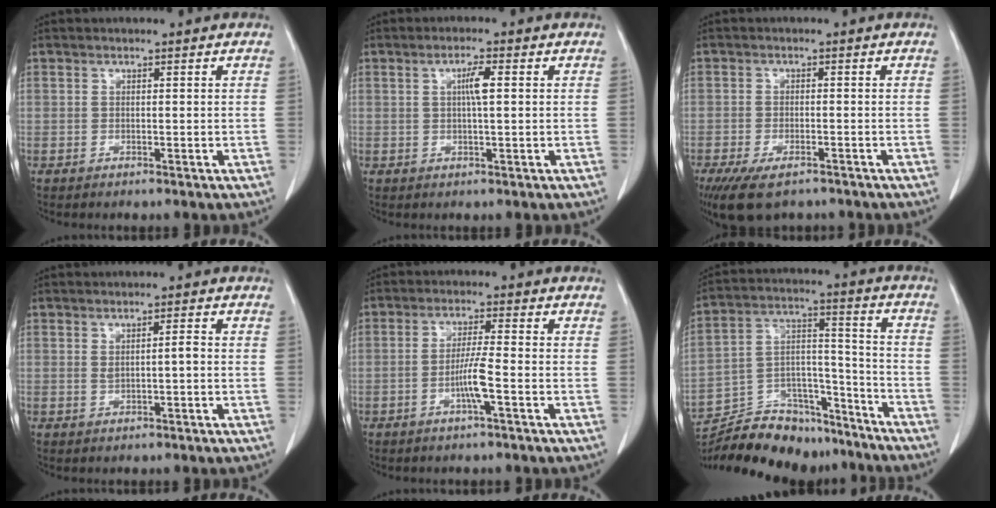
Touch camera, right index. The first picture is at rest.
{"total": 3.1, "force": [0.6, 0.2, 3.0], "torque": [-0.055, 0.001, 0.010]}
{"total": 8.4, "force": [-6.0, 3.1, 4.9], "torque": [-0.083, -0.012, -0.093]}
{"total": 1.9, "force": [0.1, 0.3, 1.9], "torque": [-0.037, 0.002, 0.006]}
{"total": 4.5, "force": [-1.6, -0.4, 4.2], "torque": [-0.084, -0.001, -0.032]}
{"total": 20.4, "force": [-18.4, 6.8, 5.6], "torque": [-0.123, 0.031, -0.288]}